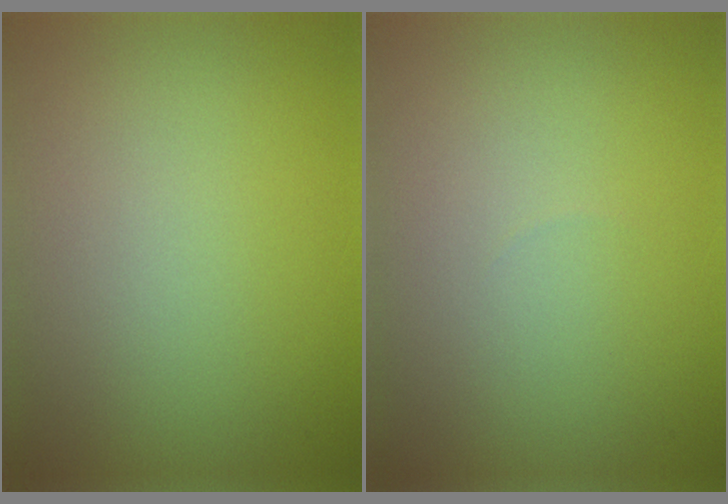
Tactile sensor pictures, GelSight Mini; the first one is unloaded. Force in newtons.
{"total": 0.0}